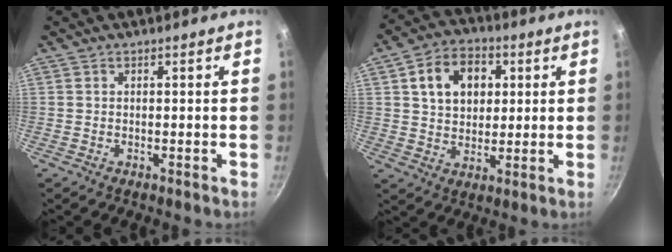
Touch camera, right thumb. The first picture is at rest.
{"total": 11.6, "force": [3.2, 8.7, 7.0], "torque": [-0.089, 0.005, 0.048]}